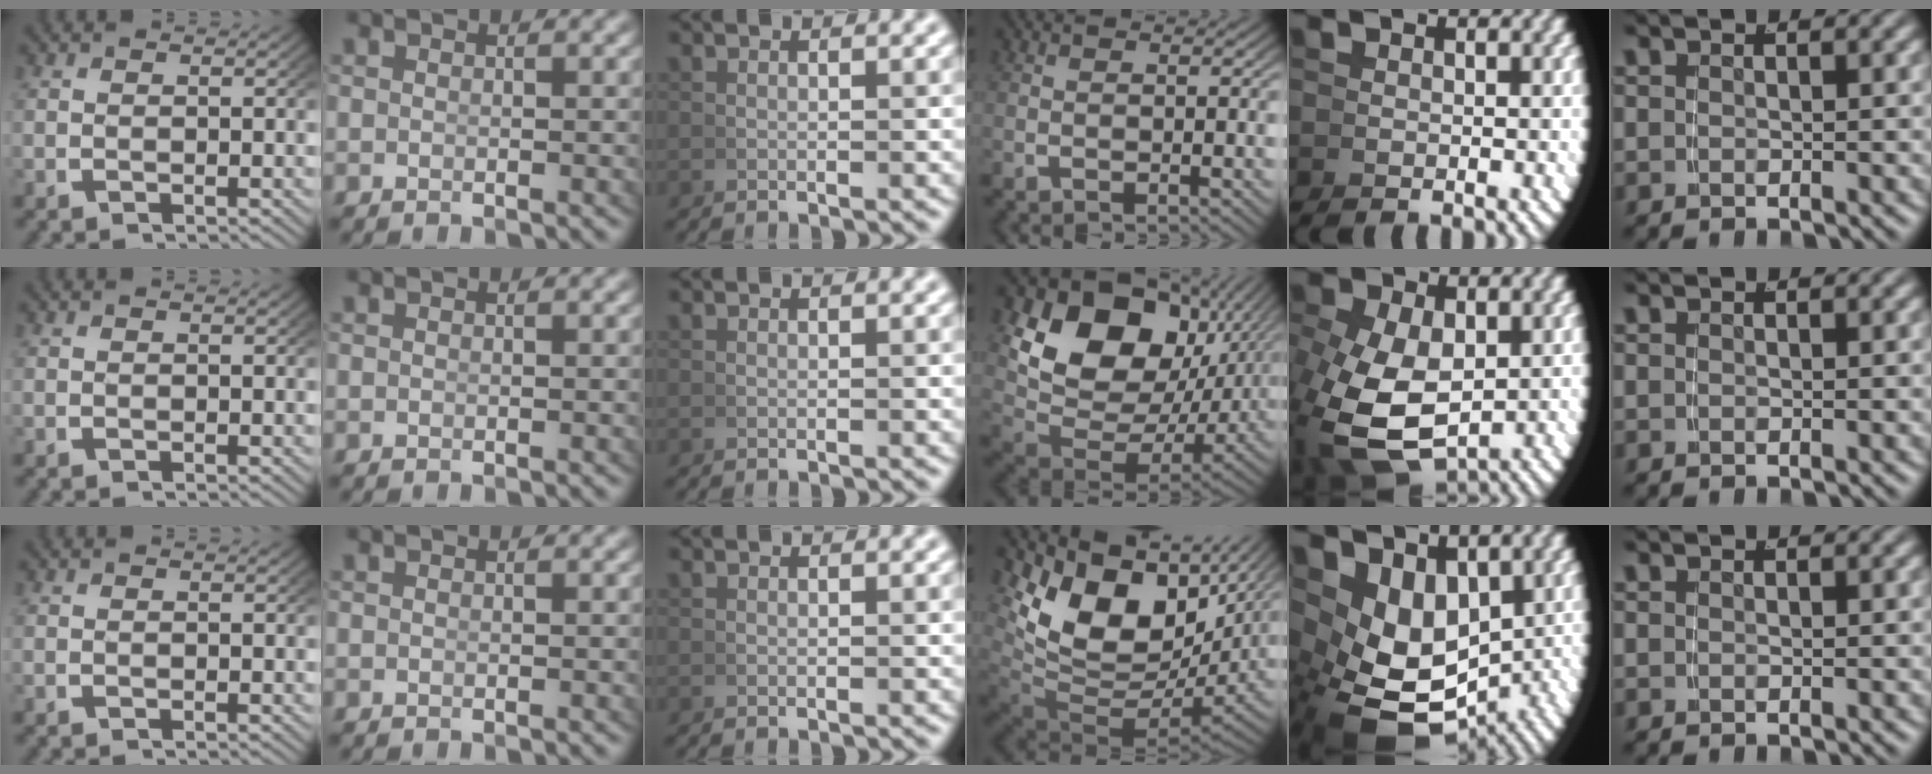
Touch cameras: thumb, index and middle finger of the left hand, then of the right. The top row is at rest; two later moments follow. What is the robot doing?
{"motion": "grasp_and_lifting", "object": "coin"}